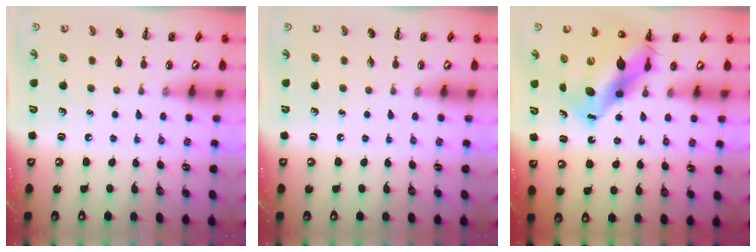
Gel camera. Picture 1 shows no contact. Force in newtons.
{"total": 0.0}
{"total": 14.1, "press": 13.6, "slide": 3.7}